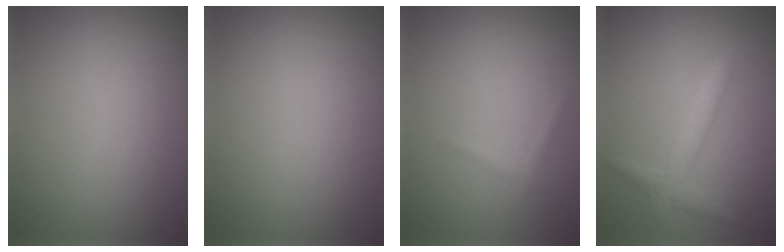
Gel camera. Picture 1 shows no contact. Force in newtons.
{"total": 0.0}
{"total": 0.6, "press": 0.6, "slide": 0.1}
{"total": 2.2, "press": 2.2, "slide": 0.1}